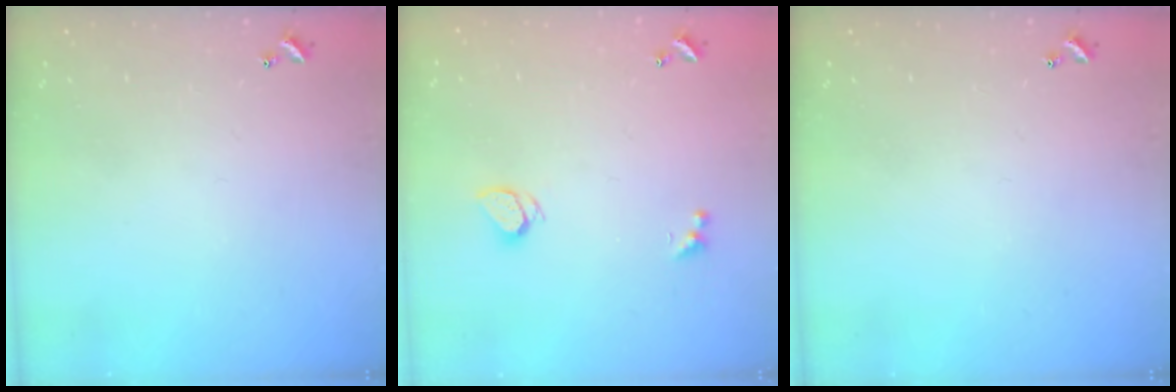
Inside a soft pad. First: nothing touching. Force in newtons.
{"total": 1.9, "press": 1.8, "slide": 0.4}
{"total": 0.0}